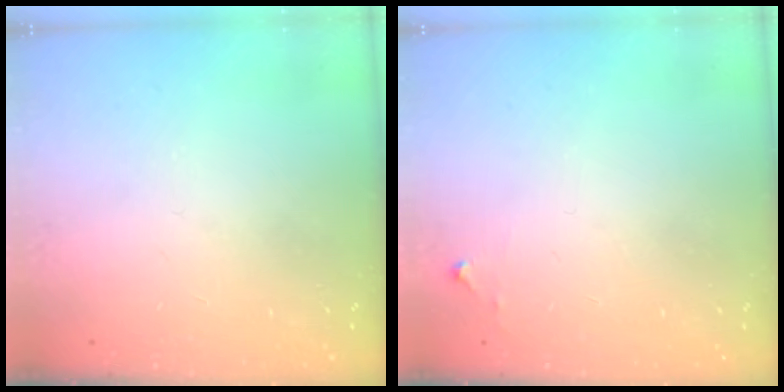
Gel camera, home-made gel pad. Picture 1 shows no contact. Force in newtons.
{"total": 5.0, "press": 5.0, "slide": 0.7}